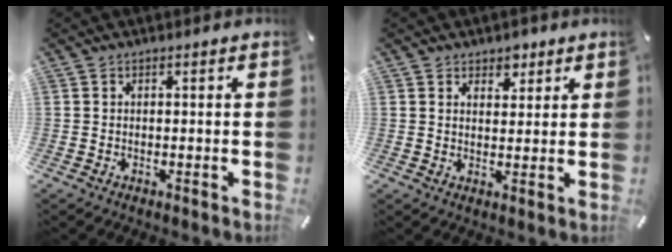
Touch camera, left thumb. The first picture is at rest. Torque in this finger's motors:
{"motor_torque": [0.70, 0.12, 0.14, -0.70, 0.10]}